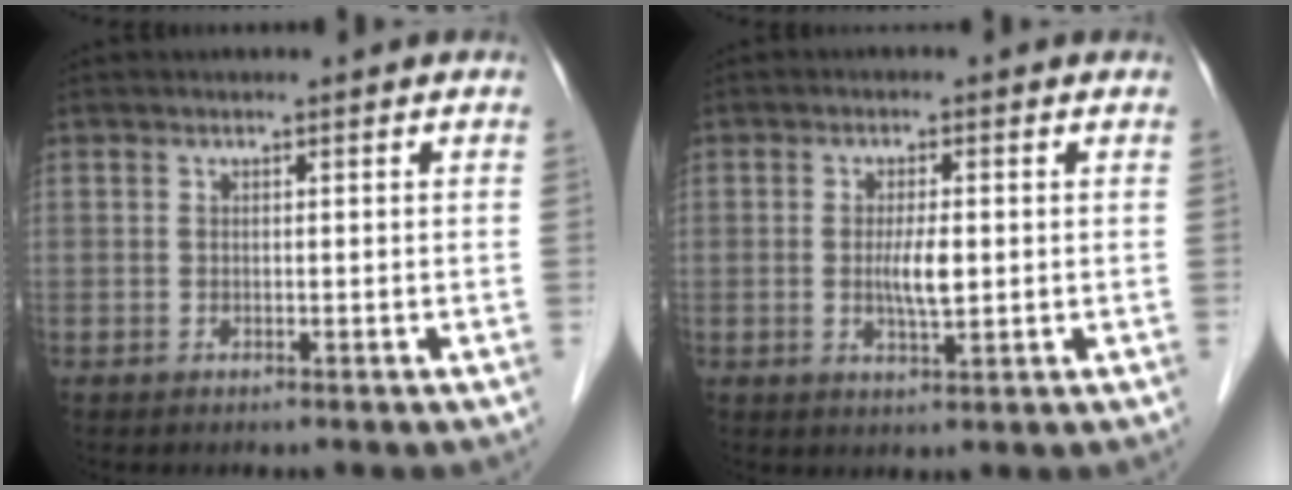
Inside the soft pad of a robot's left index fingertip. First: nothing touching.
{"total": 3.8, "force": [-0.2, 0.9, 3.7], "torque": [-0.065, -0.007, -0.002]}